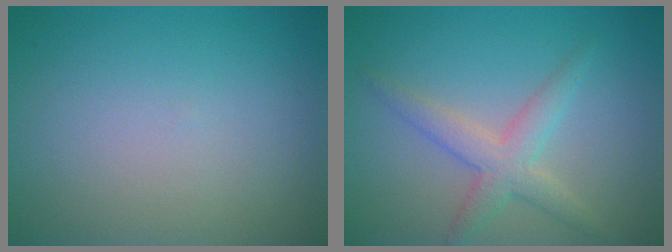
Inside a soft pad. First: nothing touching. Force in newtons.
{"total": 3.1, "press": 3.1, "slide": 0.0}